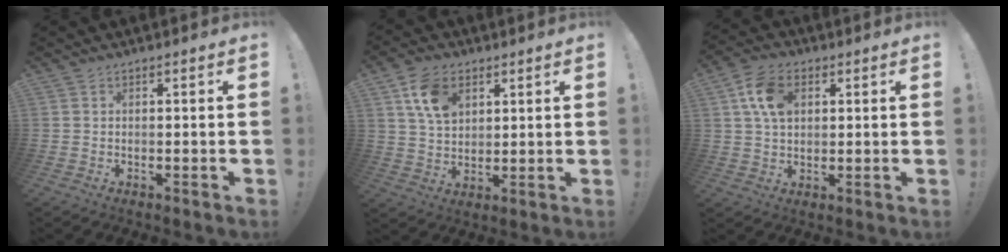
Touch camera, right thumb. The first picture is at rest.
{"total": 10.7, "force": [5.3, 7.2, 5.9], "torque": [-0.095, -0.011, 0.103]}
{"total": 10.6, "force": [3.4, 7.4, 6.8], "torque": [-0.125, 0.012, 0.067]}